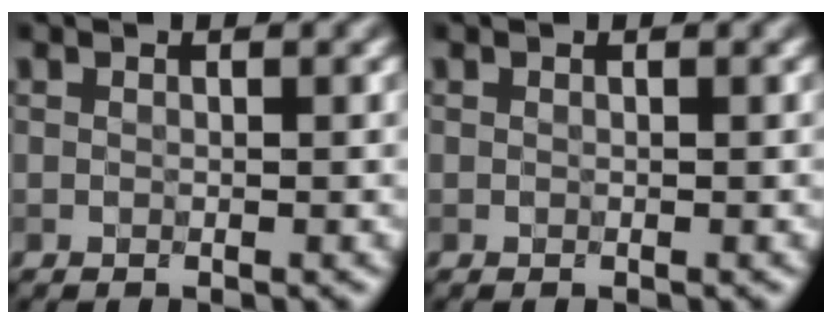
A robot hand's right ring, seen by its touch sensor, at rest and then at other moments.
{"total": 0.0}